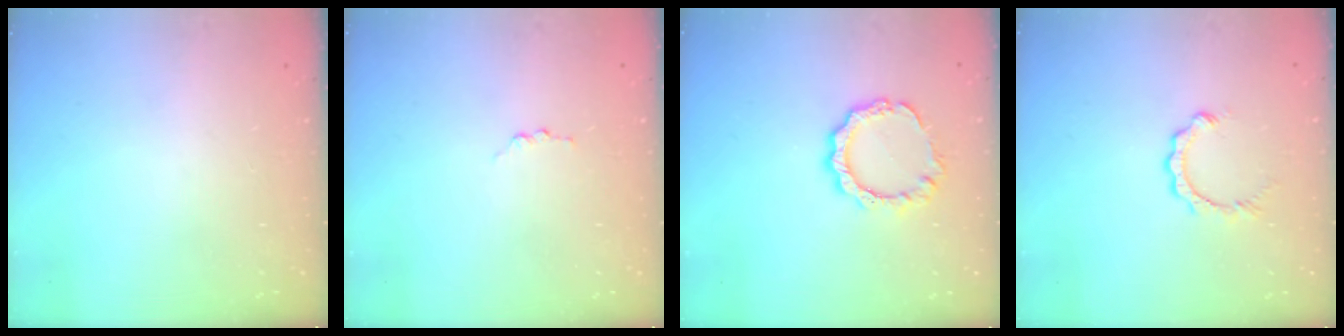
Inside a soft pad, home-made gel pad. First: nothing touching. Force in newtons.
{"total": 2.8, "press": 2.8, "slide": 0.3}
{"total": 8.4, "press": 8.4, "slide": 0.4}
{"total": 2.6, "press": 2.6, "slide": 0.3}